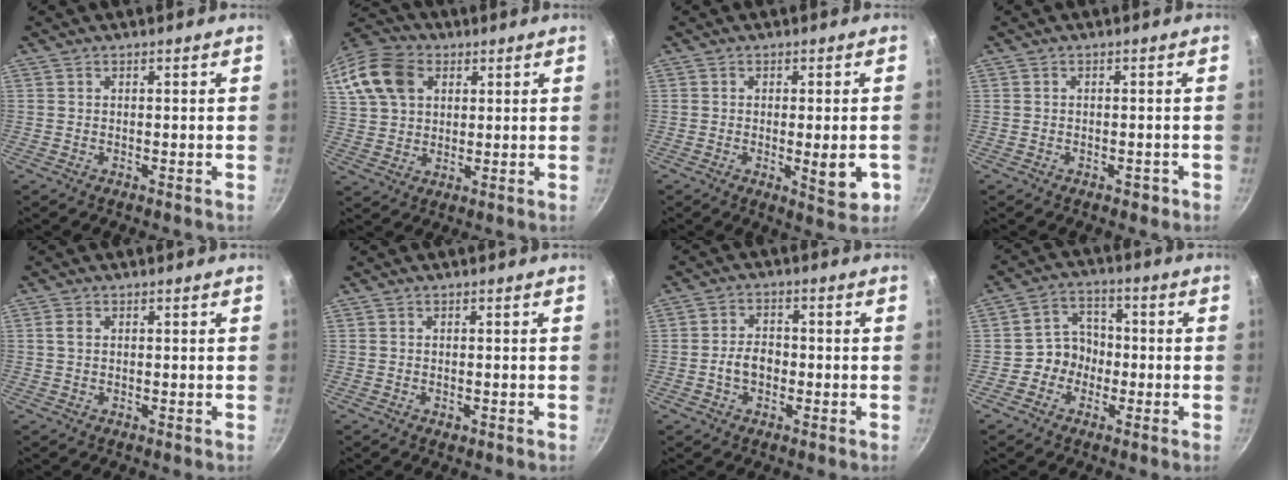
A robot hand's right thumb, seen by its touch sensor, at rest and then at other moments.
{"total": 14.7, "force": [5.3, 10.8, 8.5], "torque": [-0.168, 0.015, 0.093]}
{"total": 6.9, "force": [-1.6, 2.0, 6.4], "torque": [-0.076, -0.008, -0.017]}
{"total": 1.5, "force": [-0.8, 1.0, 0.7], "torque": [-0.005, 0.013, -0.003]}
{"total": 1.7, "force": [0.4, 1.2, 1.1], "torque": [-0.020, 0.002, 0.005]}
{"total": 0.9, "force": [-0.4, 0.5, 0.5], "torque": [-0.008, 0.001, -0.005]}
{"total": 4.8, "force": [-1.2, 3.5, 3.1], "torque": [-0.037, 0.020, -0.023]}
{"total": 6.5, "force": [-1.7, 5.8, 2.2], "torque": [0.011, 0.027, -0.039]}